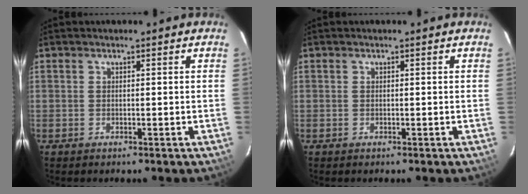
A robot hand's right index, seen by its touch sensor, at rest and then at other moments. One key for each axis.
{"total": 0.0}